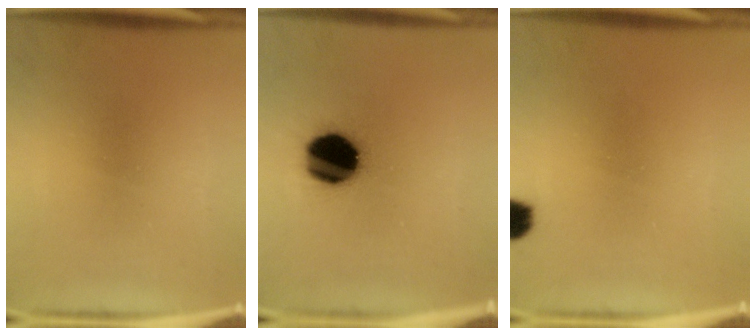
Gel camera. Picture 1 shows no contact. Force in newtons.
{"total": 17.1}
{"total": 3.8}